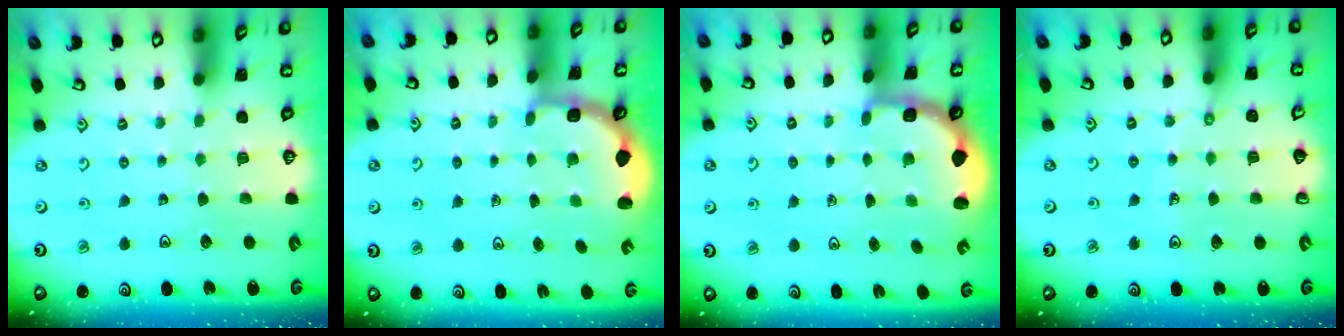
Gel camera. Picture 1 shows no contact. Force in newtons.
{"total": 2.8, "press": 2.3, "slide": 1.7}
{"total": 2.6, "press": 2.3, "slide": 1.3}
{"total": 4.2, "press": 4.0, "slide": 1.5}